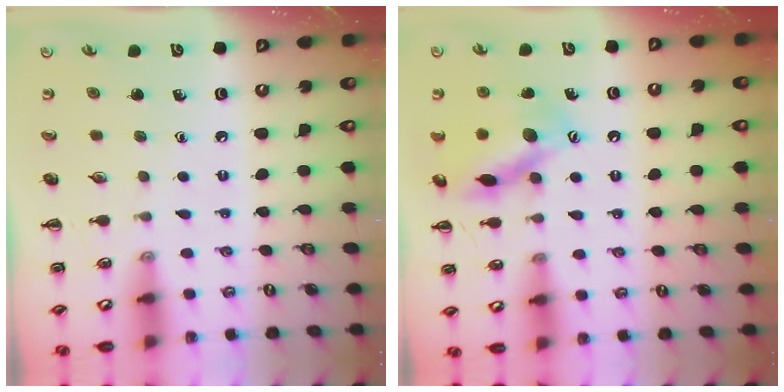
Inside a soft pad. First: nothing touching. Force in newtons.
{"total": 14.6, "press": 14.6, "slide": 1.2}